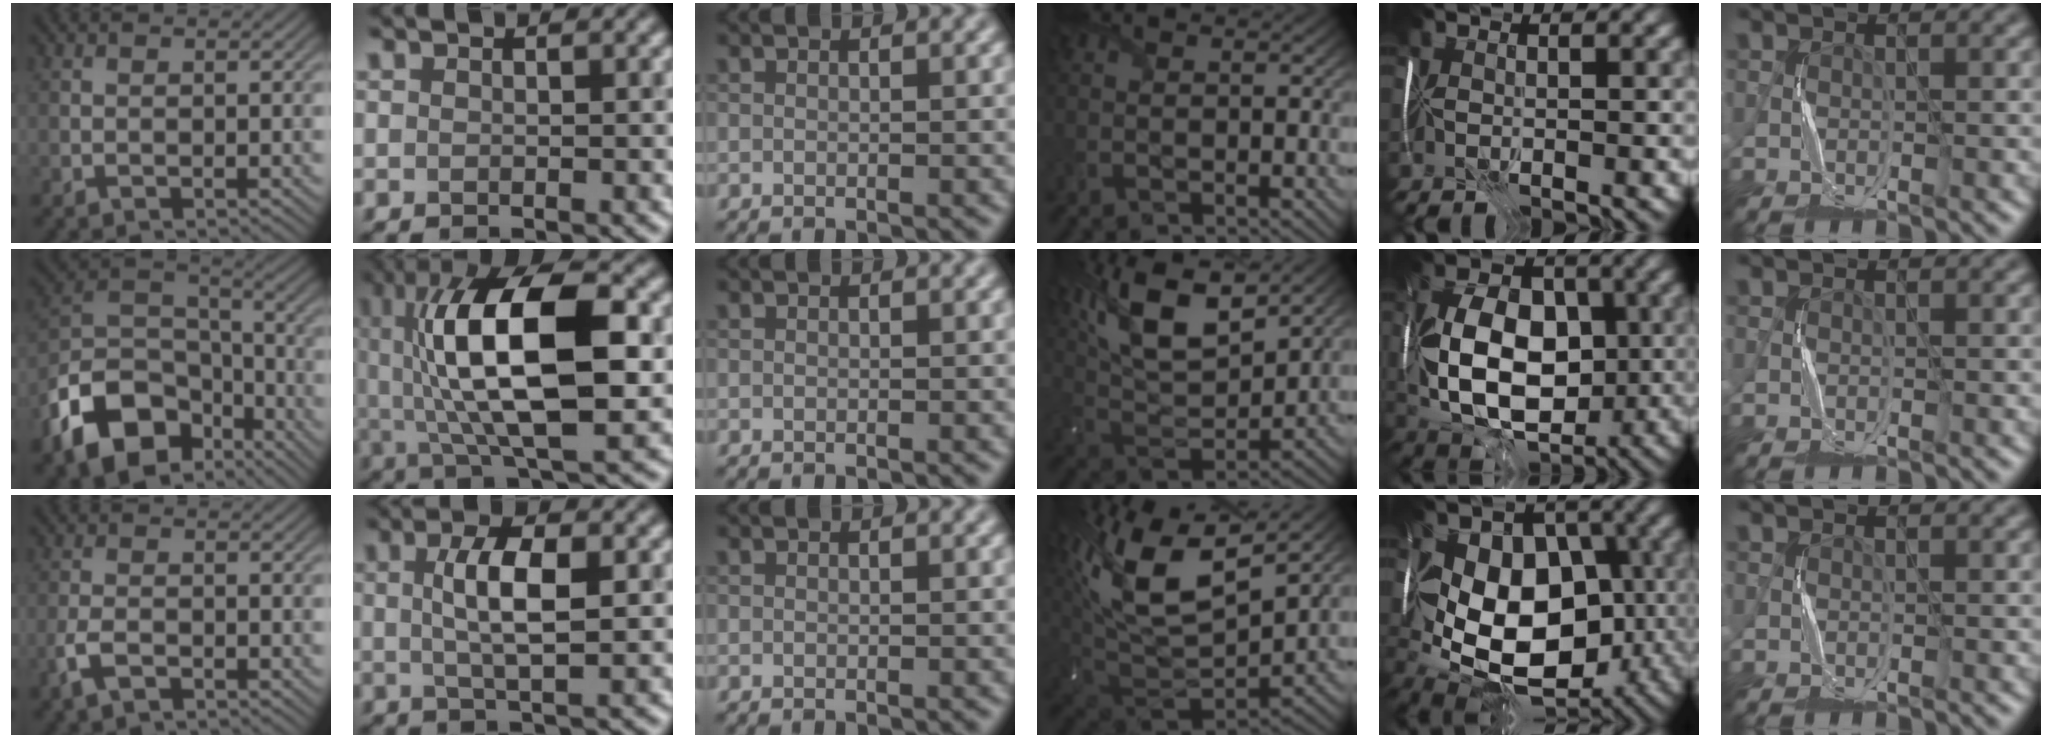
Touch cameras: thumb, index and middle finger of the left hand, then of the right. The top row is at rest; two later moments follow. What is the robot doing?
{"motion": "fold", "object": "plastic wrap"}